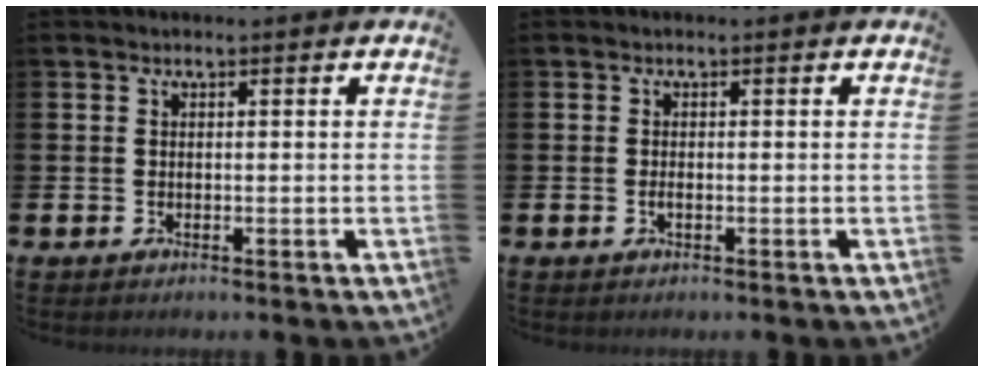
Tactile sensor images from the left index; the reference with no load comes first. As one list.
[{"total": 0.6, "force": [-0.2, 0.2, 0.5], "torque": [-0.018, 0.002, -0.002]}]